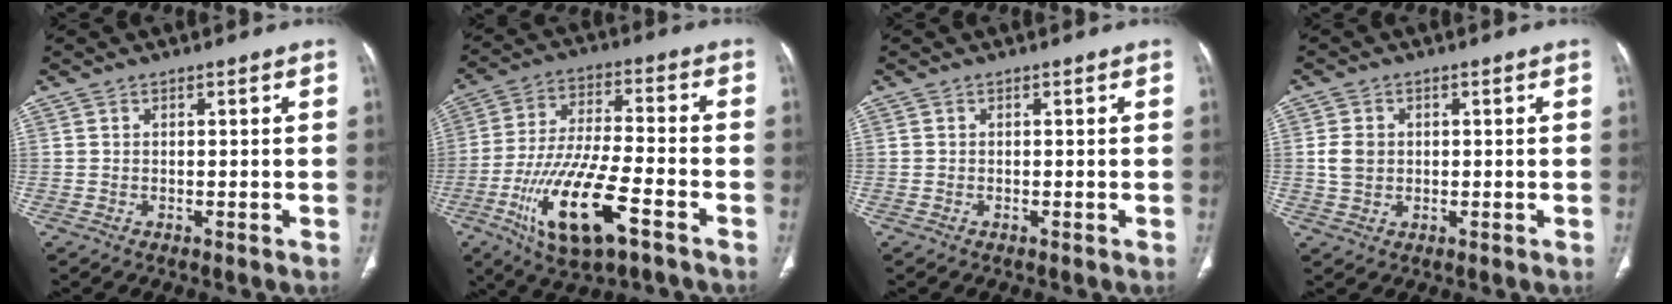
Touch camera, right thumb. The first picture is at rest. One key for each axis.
{"total": 17.4, "fx": -7.7, "fy": 5.5, "fz": 14.6, "tx": -0.287, "ty": 0.024, "tz": -0.132}
{"total": 0.0}
{"total": 3.7, "fx": 0.3, "fy": 3.1, "fz": 2.1, "tx": -0.033, "ty": 0.004, "tz": 0.008}